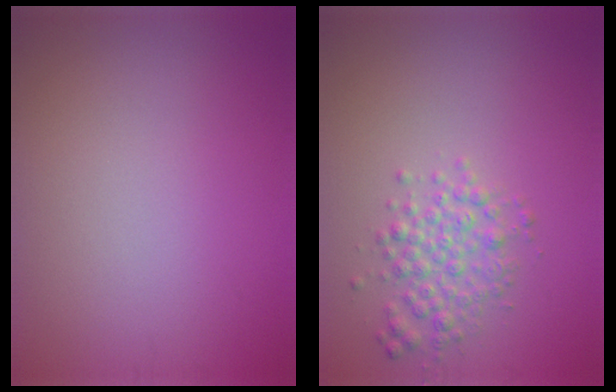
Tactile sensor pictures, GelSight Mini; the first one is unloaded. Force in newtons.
{"total": 2.8, "press": 2.8, "slide": 0.1}